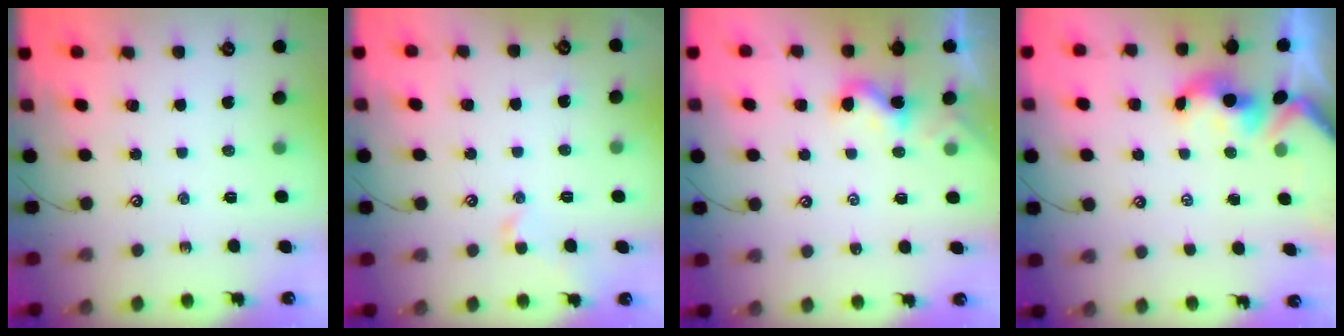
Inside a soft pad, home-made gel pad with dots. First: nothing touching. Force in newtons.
{"total": 0.8, "press": 0.8, "slide": 0.2}
{"total": 1.0, "press": 0.9, "slide": 0.5}
{"total": 0.5, "press": 0.4, "slide": 0.4}